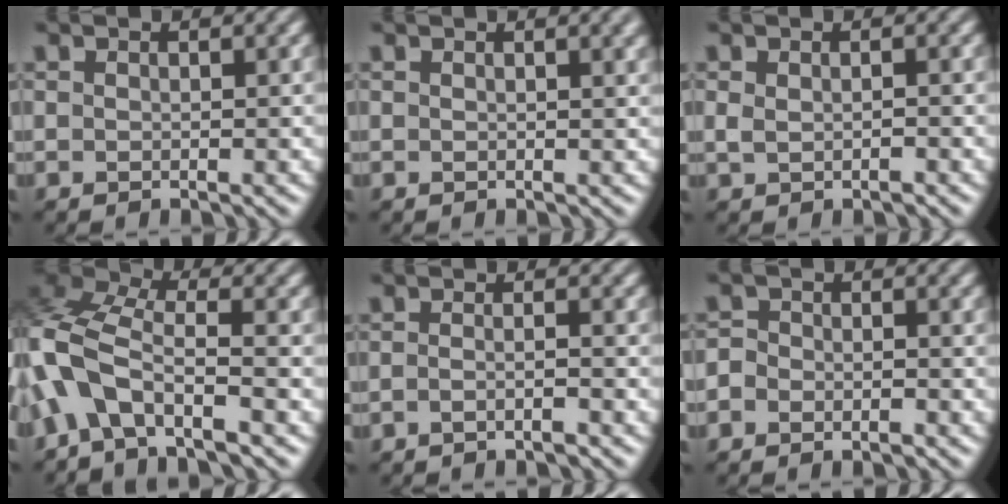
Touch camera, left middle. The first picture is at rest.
{"total": 2.3, "force": [1.2, 0.8, 1.8], "torque": [-0.010, 0.006, 0.013]}
{"total": 1.2, "force": [-0.2, 0.7, 0.9], "torque": [-0.020, -0.004, 0.000]}
{"total": 8.3, "force": [-3.1, 4.3, 6.3], "torque": [-0.138, 0.010, -0.078]}
{"total": 1.7, "force": [-1.1, 0.5, 1.3], "torque": [-0.015, -0.004, -0.029]}
{"total": 1.9, "force": [-1.2, 1.3, 0.6], "torque": [0.009, 0.008, -0.030]}